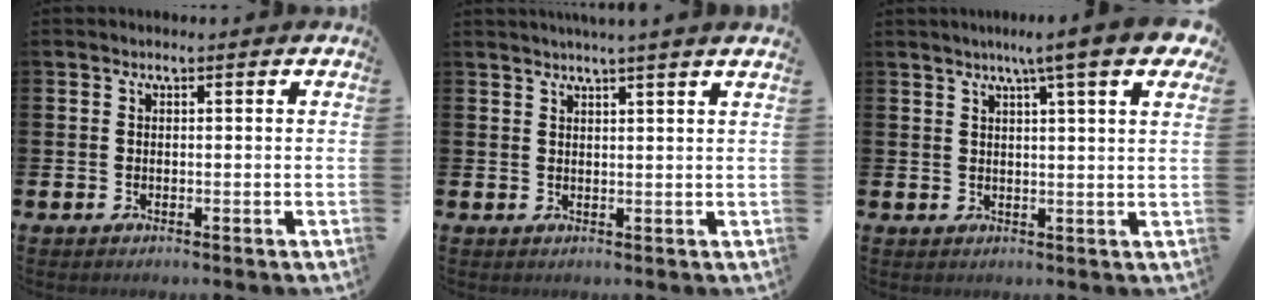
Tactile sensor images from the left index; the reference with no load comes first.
{"total": 2.2, "force": [2.0, -0.8, 0.4], "torque": [-0.014, -0.006, 0.038]}
{"total": 6.7, "force": [4.9, 0.6, 4.6], "torque": [-0.074, -0.015, 0.080]}